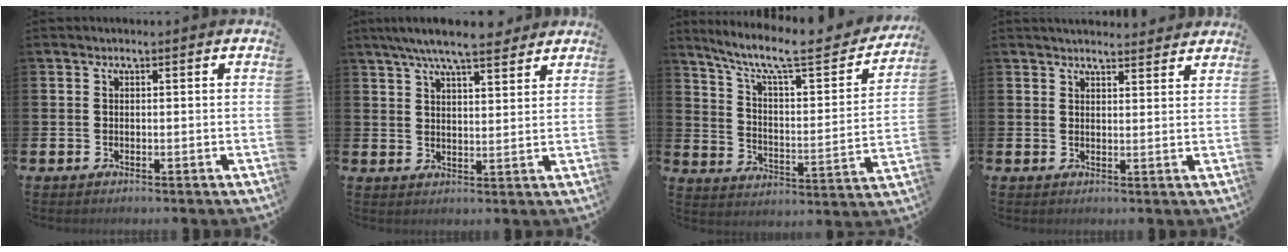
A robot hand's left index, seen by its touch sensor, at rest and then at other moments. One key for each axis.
{"total": 7.2, "fx": 6.6, "fy": 1.0, "fz": 2.8, "tx": -0.061, "ty": -0.023, "tz": 0.117}
{"total": 9.4, "fx": 7.5, "fy": 2.1, "fz": 5.3, "tx": -0.119, "ty": -0.052, "tz": 0.116}
{"total": 3.1, "fx": 3.1, "fy": 0.3, "fz": 0.0, "tx": 0.006, "ty": -0.021, "tz": 0.055}